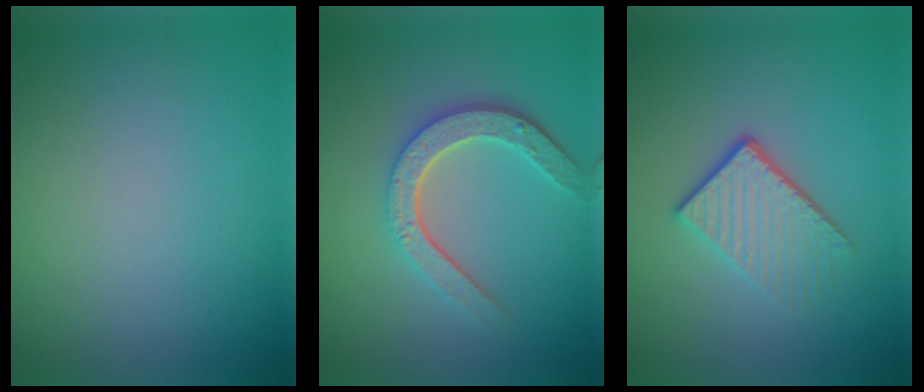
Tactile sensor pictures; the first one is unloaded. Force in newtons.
{"total": 4.6, "press": 3.5, "slide": 3.0}
{"total": 3.9, "press": 2.8, "slide": 2.8}